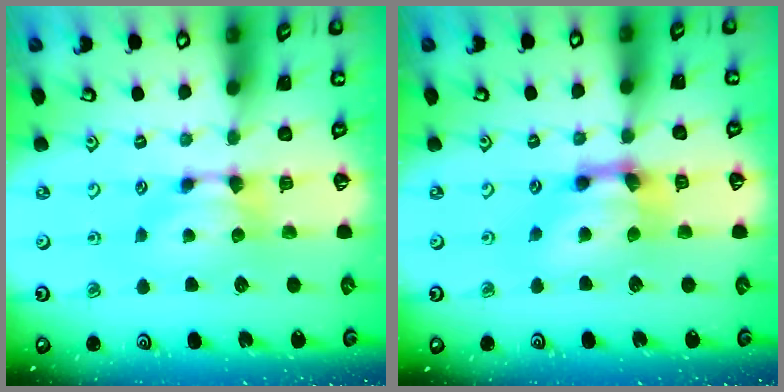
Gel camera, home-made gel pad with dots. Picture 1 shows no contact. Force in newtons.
{"total": 4.3, "press": 3.3, "slide": 2.7}